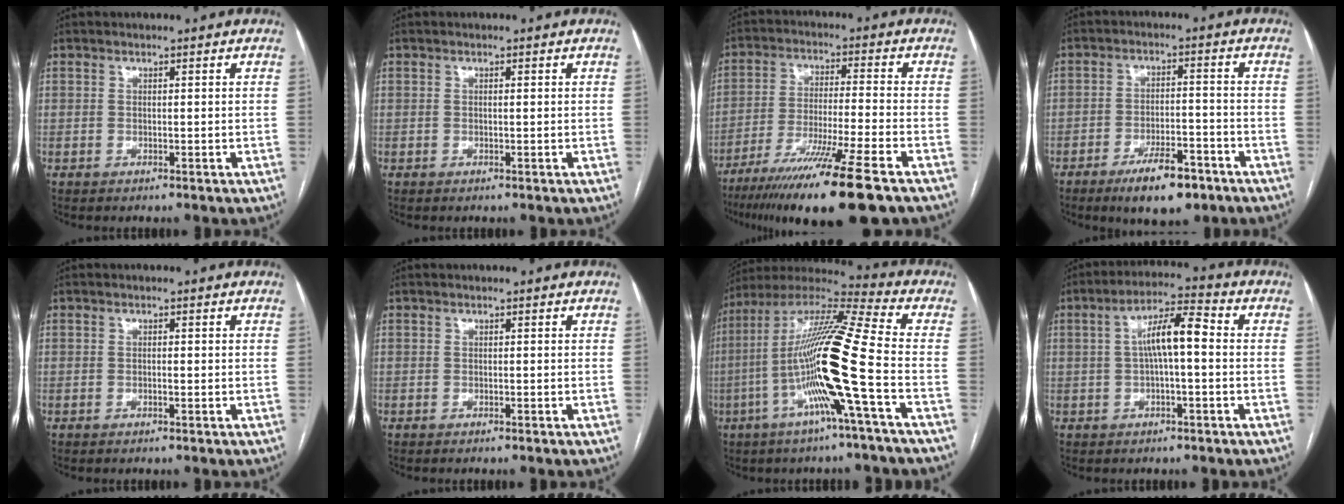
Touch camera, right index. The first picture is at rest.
{"total": 0.5, "force": [0.1, 0.1, 0.5], "torque": [-0.009, 0.000, 0.000]}
{"total": 17.2, "force": [-12.1, -0.7, 12.2], "torque": [-0.197, -0.050, -0.202]}
{"total": 9.0, "force": [-6.0, 2.9, 6.1], "torque": [-0.100, -0.002, -0.095]}
{"total": 0.8, "force": [-0.1, 0.2, 0.7], "torque": [-0.013, 0.000, -0.002]}
{"total": 0.0}
{"total": 18.7, "force": [-4.7, -0.9, 18.1], "torque": [-0.347, -0.001, -0.101]}
{"total": 7.7, "force": [0.4, 1.5, 7.5], "torque": [-0.137, 0.027, 0.005]}